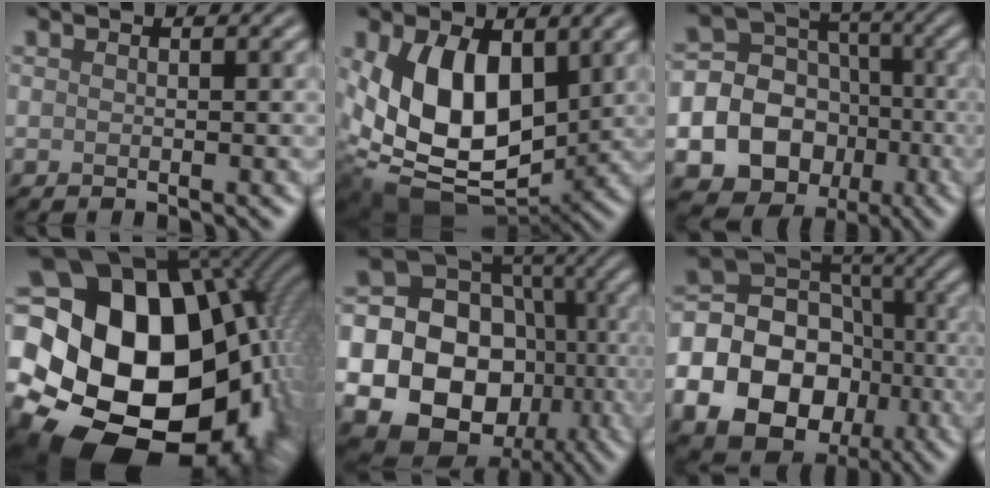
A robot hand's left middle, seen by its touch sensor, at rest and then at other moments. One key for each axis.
{"total": 10.3, "fx": 1.7, "fy": 6.3, "fz": 8.0, "tx": -0.160, "ty": -0.020, "tz": 0.034}
{"total": 20.5, "fx": -6.6, "fy": 18.7, "fz": 5.4, "tx": -0.152, "ty": -0.039, "tz": -0.125}
{"total": 24.3, "fx": -1.6, "fy": 18.2, "fz": 16.0, "tx": -0.291, "ty": -0.031, "tz": -0.056}
{"total": 25.2, "fx": -5.8, "fy": 22.7, "fz": 9.4, "tx": -0.194, "ty": -0.030, "tz": -0.128}
{"total": 16.2, "fx": -4.6, "fy": 13.7, "fz": 7.3, "tx": -0.163, "ty": -0.012, "tz": -0.092}